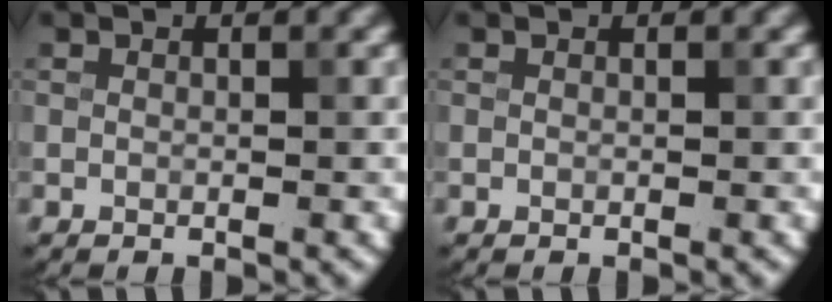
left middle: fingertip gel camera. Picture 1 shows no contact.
{"total": 0.0}